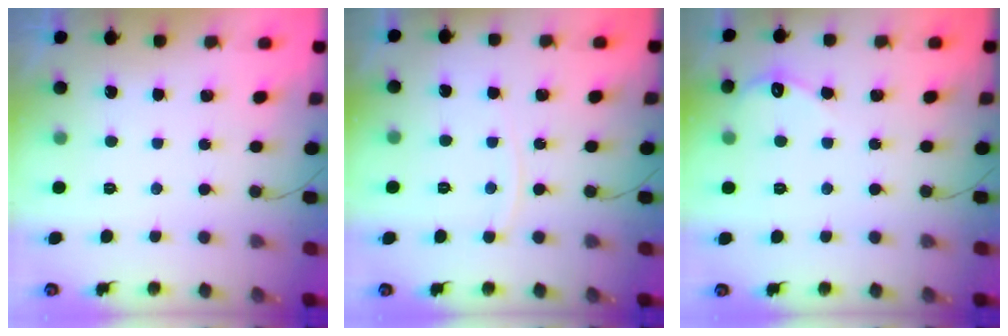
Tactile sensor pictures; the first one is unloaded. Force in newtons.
{"total": 4.3, "press": 4.3, "slide": 0.4}
{"total": 3.8, "press": 3.8, "slide": 0.5}